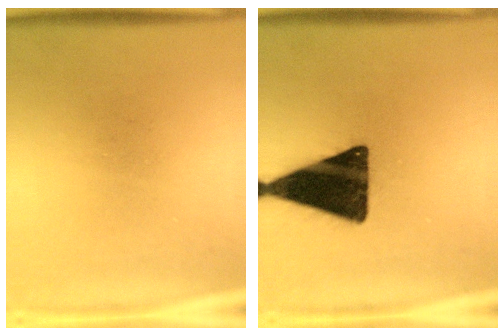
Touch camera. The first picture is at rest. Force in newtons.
{"total": 17.7}